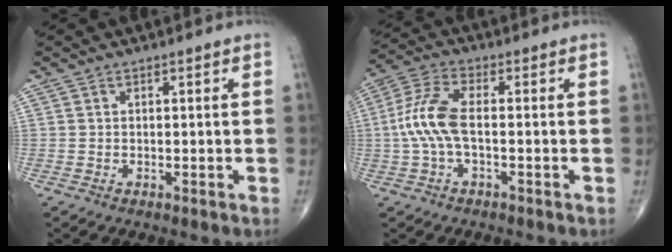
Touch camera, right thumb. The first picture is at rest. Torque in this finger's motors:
{"motor_torque": [0.43, 1.67, 0.97, -0.42, 0.12]}